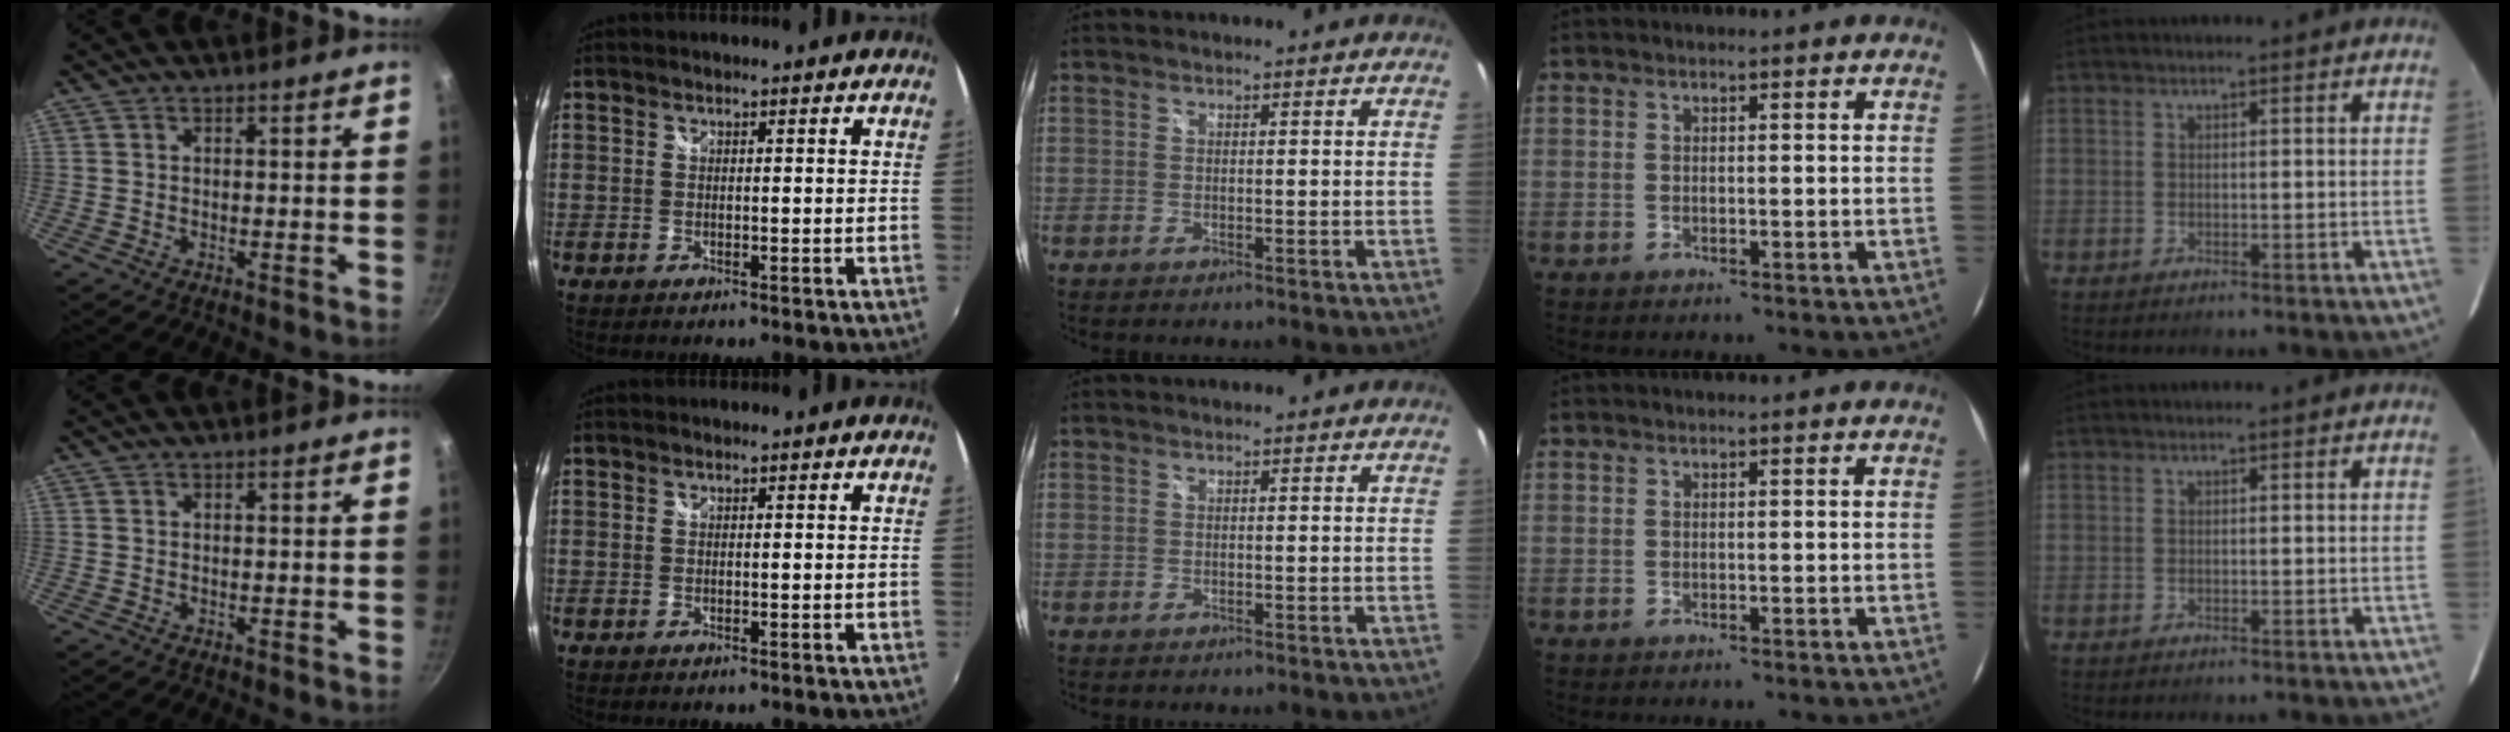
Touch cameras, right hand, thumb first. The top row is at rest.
{}